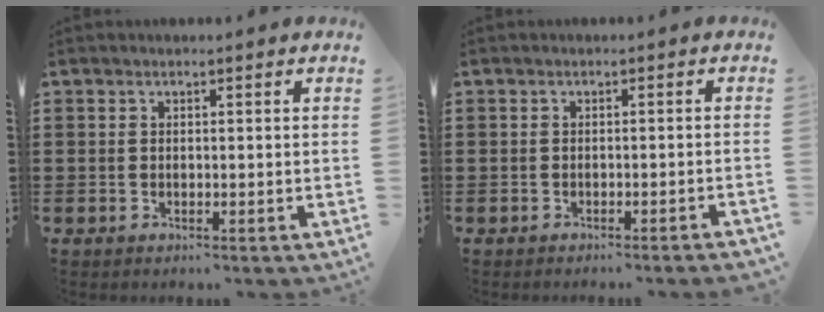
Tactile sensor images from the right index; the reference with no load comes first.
{"total": 1.1, "force": [-0.9, -0.2, 0.5], "torque": [-0.009, -0.001, -0.018]}